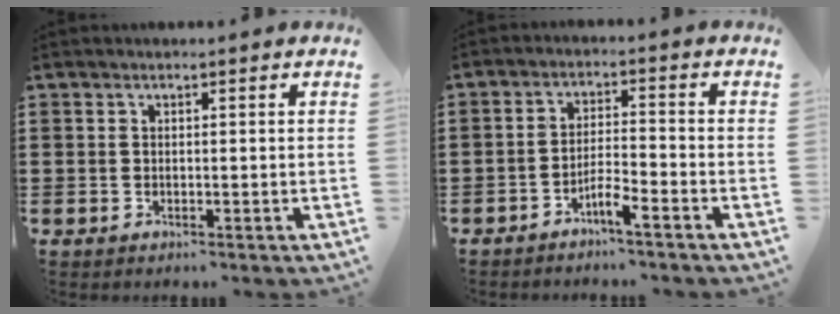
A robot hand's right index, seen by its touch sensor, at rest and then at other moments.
{"total": 3.8, "force": [-3.1, -0.2, 2.3], "torque": [-0.050, -0.004, -0.061]}